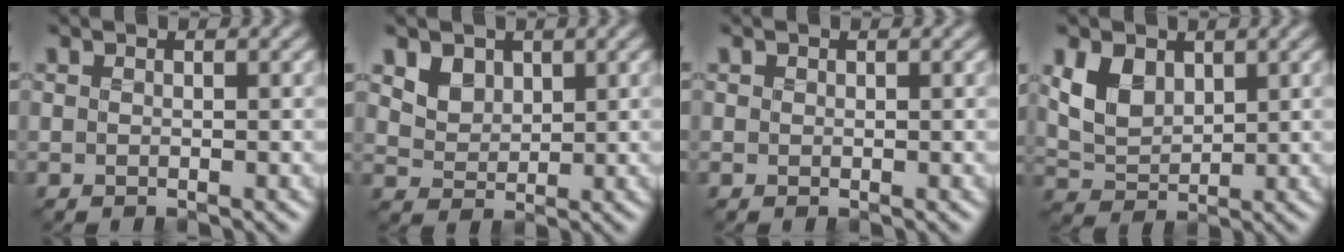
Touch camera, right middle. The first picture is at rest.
{"total": 3.6, "force": [1.9, 2.6, 1.6], "torque": [-0.056, -0.006, 0.049]}
{"total": 0.0}
{"total": 3.7, "force": [1.3, 2.5, 2.4], "torque": [-0.058, -0.005, 0.026]}